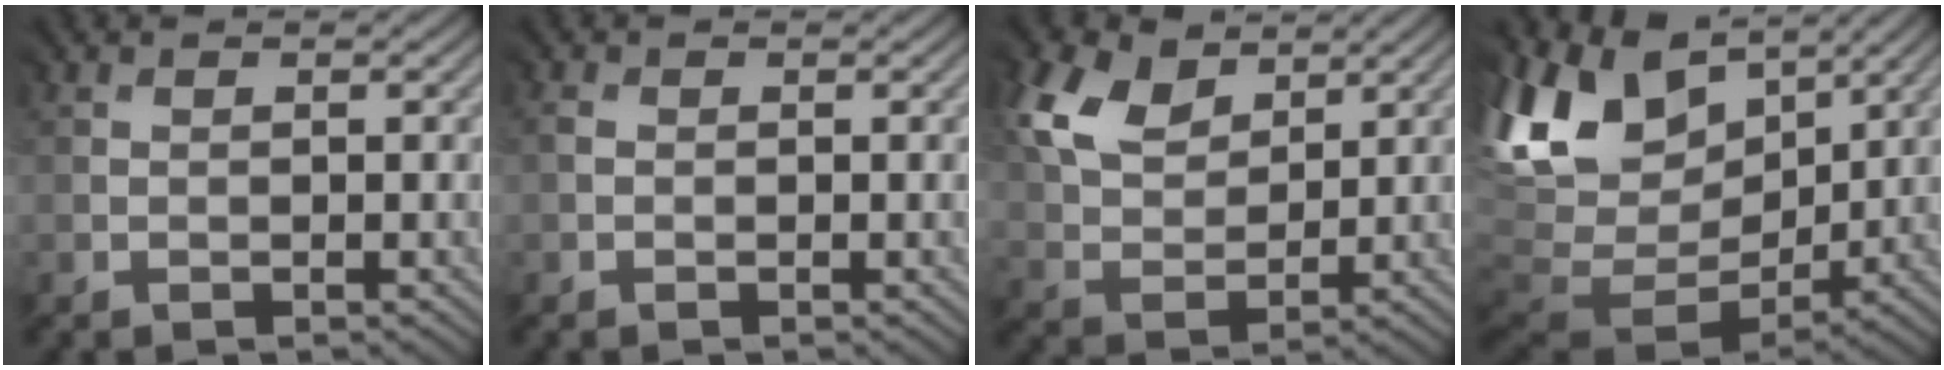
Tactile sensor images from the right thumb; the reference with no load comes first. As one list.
[{"total": 1.1, "force": [-0.1, 0.8, 0.8], "torque": [-0.018, -0.001, -0.002]}, {"total": 7.8, "force": [5.0, 4.8, 3.6], "torque": [-0.107, 0.012, 0.101]}, {"total": 13.4, "force": [4.7, 9.8, 7.8], "torque": [-0.204, -0.003, 0.108]}]